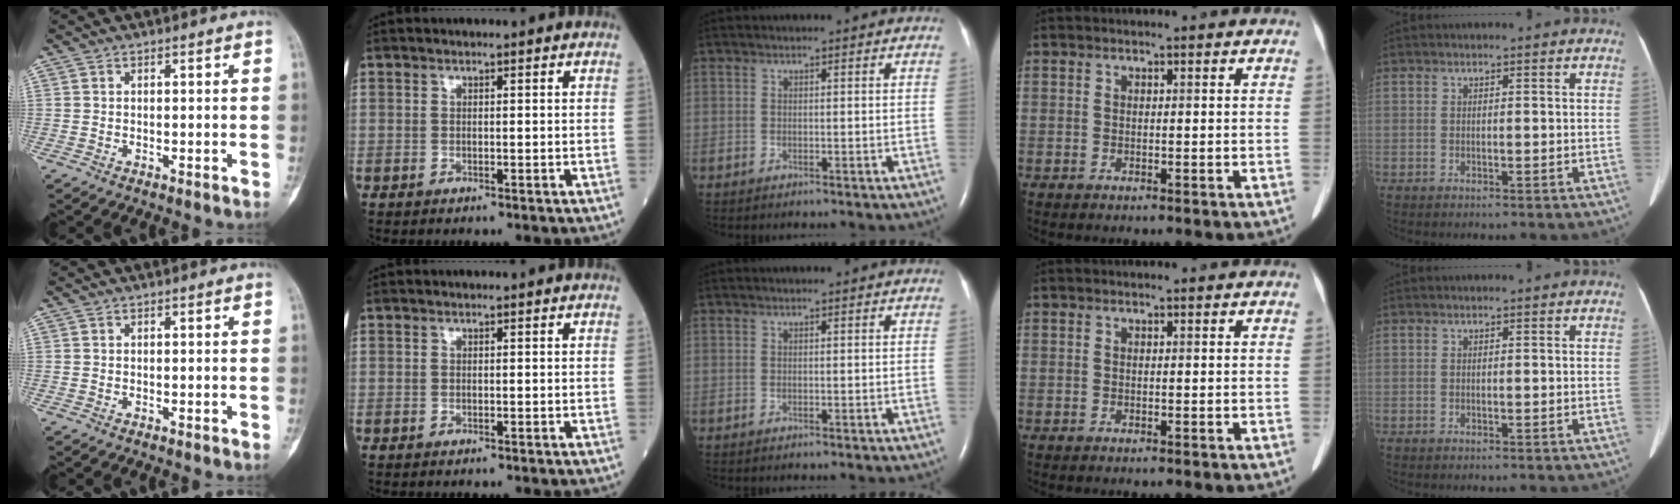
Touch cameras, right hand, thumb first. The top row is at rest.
{}